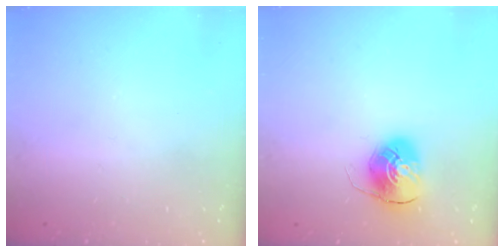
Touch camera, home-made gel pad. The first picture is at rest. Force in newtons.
{"total": 8.6, "press": 8.6, "slide": 0.6}